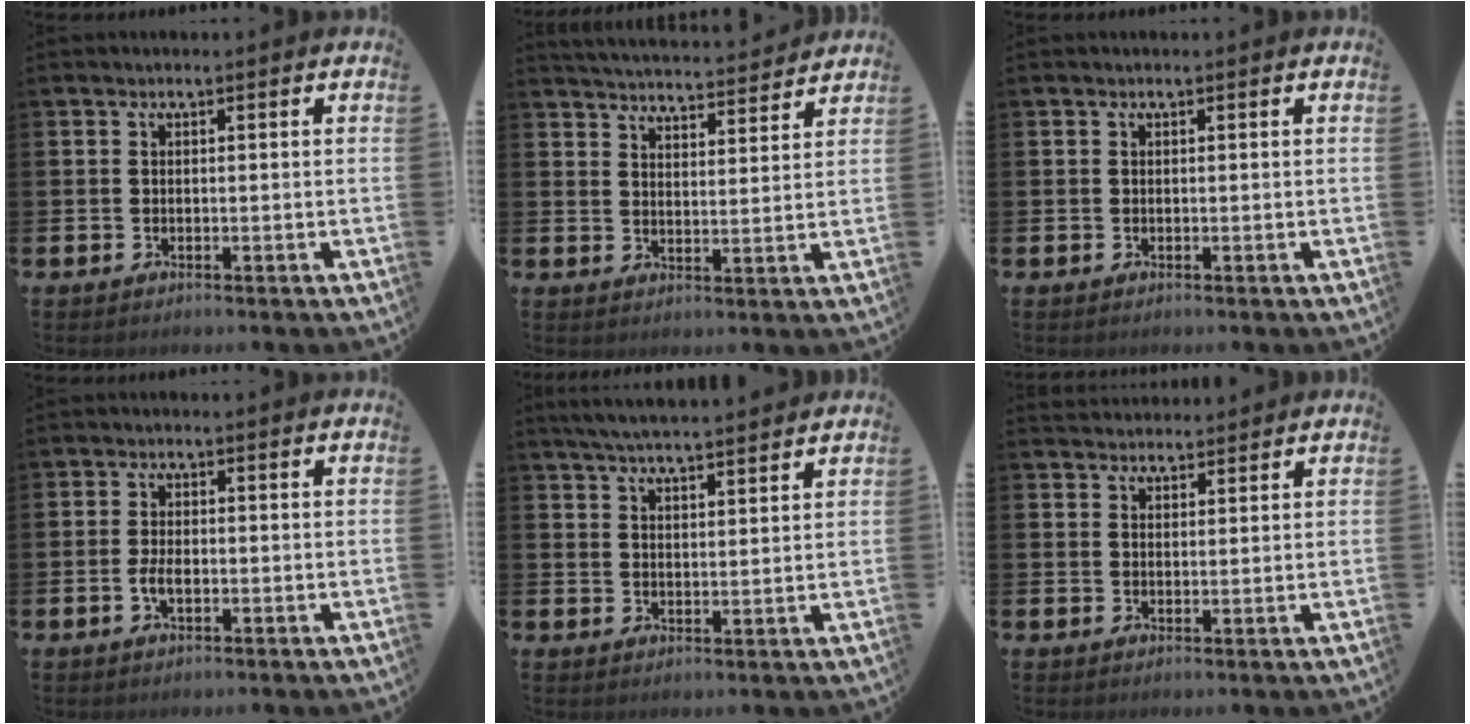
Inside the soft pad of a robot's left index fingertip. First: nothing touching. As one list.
[{"total": 4.8, "force": [4.8, 0.2, 0.1], "torque": [-0.016, -0.041, 0.084]}, {"total": 0.0}, {"total": 2.5, "force": [-0.6, 1.3, 2.1], "torque": [-0.032, -0.002, -0.012]}, {"total": 5.0, "force": [4.9, 0.1, 1.0], "torque": [-0.035, -0.020, 0.088]}, {"total": 2.8, "force": [2.7, 0.7, -0.1], "torque": [0.007, -0.012, 0.048]}]